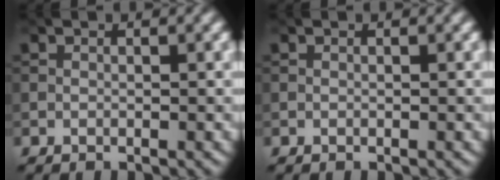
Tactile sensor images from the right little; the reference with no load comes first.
{"total": 0.0}